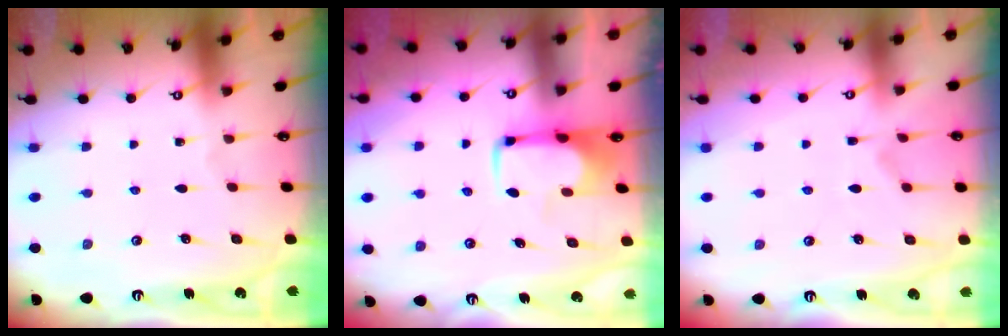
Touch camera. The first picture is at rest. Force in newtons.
{"total": 2.0, "press": 2.0, "slide": 0.4}
{"total": 4.0, "press": 3.8, "slide": 1.2}